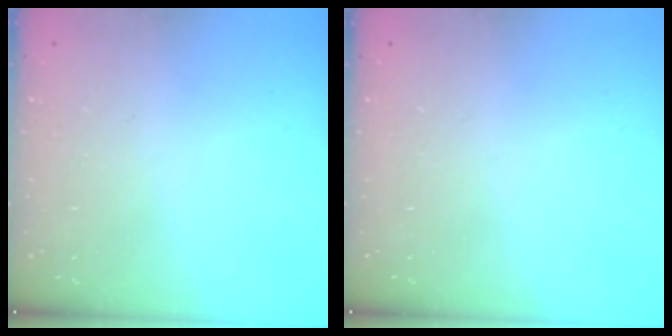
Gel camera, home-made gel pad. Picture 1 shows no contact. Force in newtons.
{"total": 0.0}